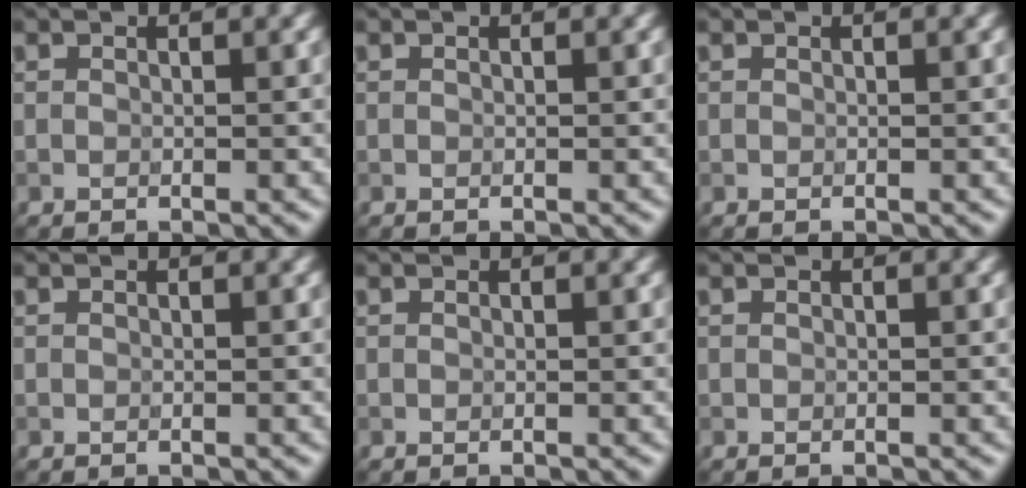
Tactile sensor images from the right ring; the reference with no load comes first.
{"total": 0.0}
{"total": 0.0}
{"total": 0.0}
{"total": 0.0}
{"total": 0.0}